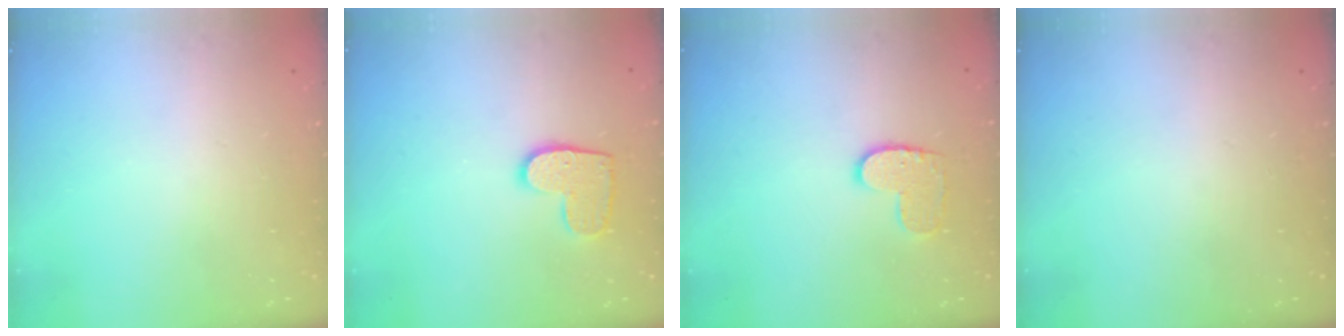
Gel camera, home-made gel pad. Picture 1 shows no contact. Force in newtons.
{"total": 9.8, "press": 9.8, "slide": 0.3}
{"total": 7.9, "press": 7.9, "slide": 0.3}
{"total": 0.0}